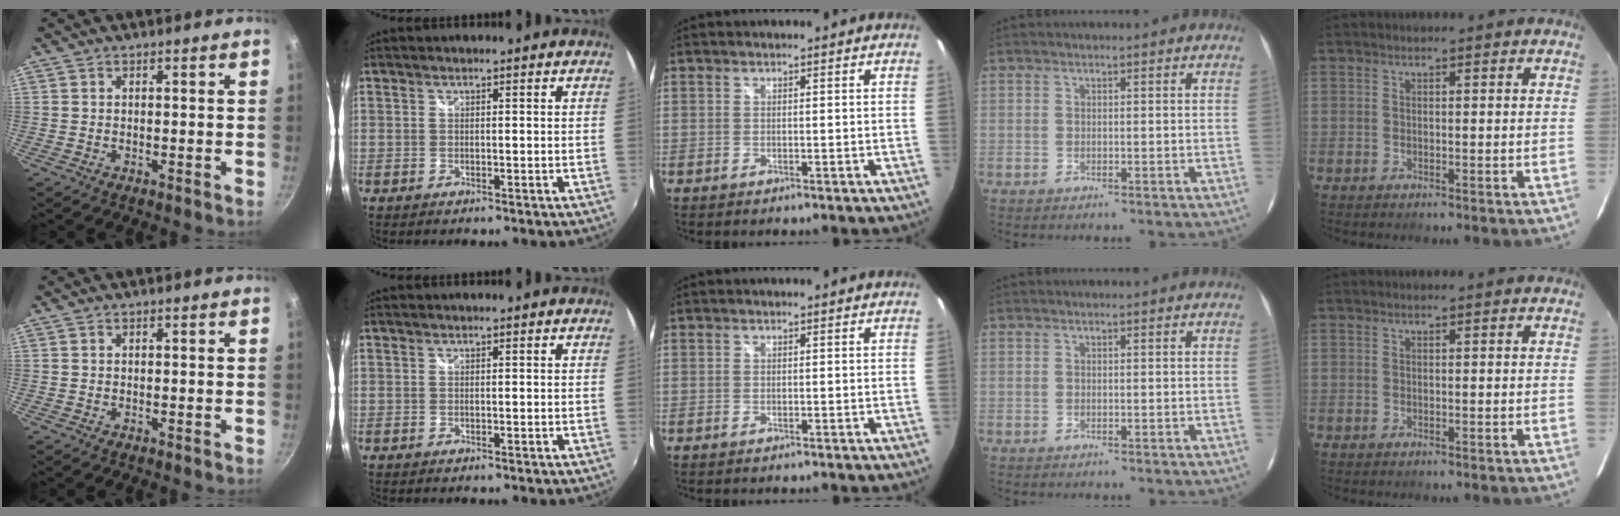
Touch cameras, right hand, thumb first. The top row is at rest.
{}